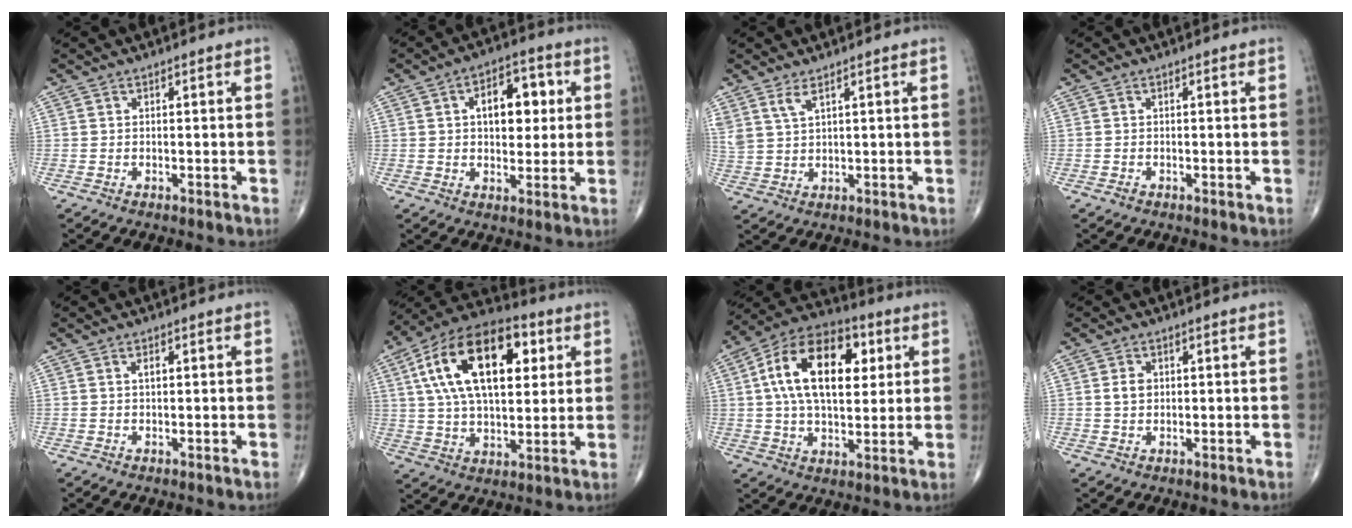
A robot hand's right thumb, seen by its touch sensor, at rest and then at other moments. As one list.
[{"total": 10.4, "force": [2.1, 6.3, 8.0], "torque": [-0.078, 0.008, 0.029]}, {"total": 4.1, "force": [2.8, 1.4, 2.7], "torque": [-0.060, -0.008, 0.064]}, {"total": 0.6, "force": [-0.4, 0.4, 0.2], "torque": [-0.004, 0.000, -0.009]}, {"total": 1.3, "force": [0.4, 0.7, 1.1], "torque": [-0.016, 0.003, 0.006]}, {"total": 22.7, "force": [6.7, 11.9, 18.1], "torque": [-0.295, 0.008, 0.106]}, {"total": 19.5, "force": [4.6, 11.1, 15.4], "torque": [-0.237, 0.012, 0.069]}, {"total": 2.7, "force": [0.5, 2.0, 1.7], "torque": [-0.023, 0.002, 0.009]}]